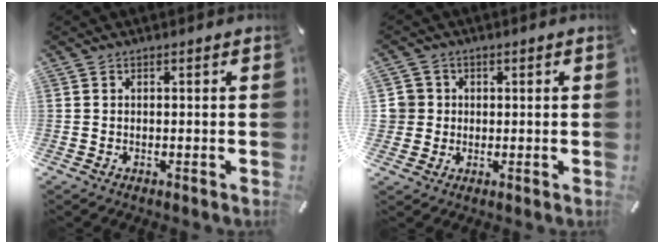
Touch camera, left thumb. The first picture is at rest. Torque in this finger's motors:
{"motor_torque": [0.01, -0.19, -0.05, -0.05, -0.01]}